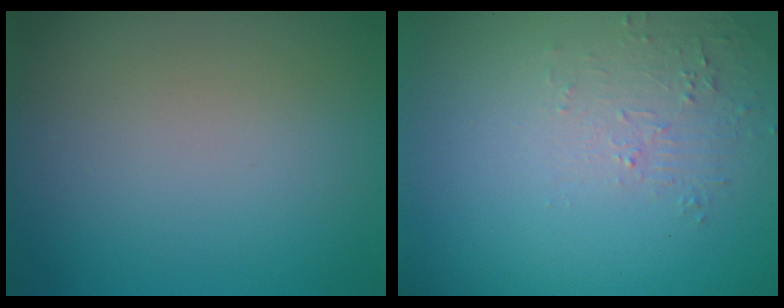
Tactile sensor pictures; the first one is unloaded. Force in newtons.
{"total": 1.6, "press": 0.4, "slide": 1.6}